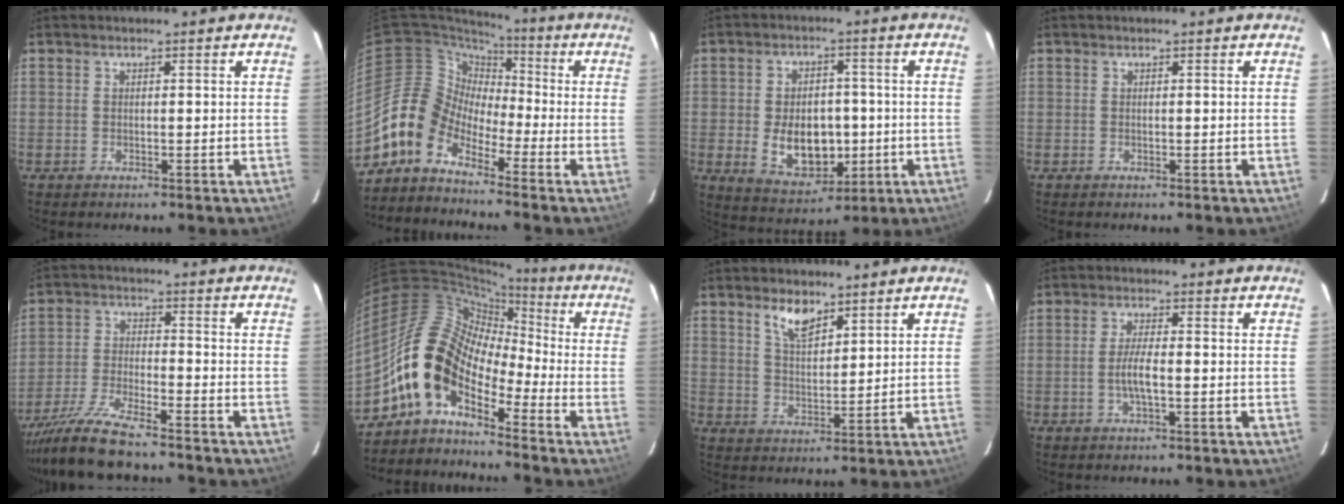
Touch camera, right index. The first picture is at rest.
{"total": 7.9, "force": [-5.5, 5.4, 1.8], "torque": [-0.032, 0.031, -0.130]}
{"total": 11.1, "force": [-1.7, 7.6, 7.9], "torque": [-0.156, -0.004, -0.005]}
{"total": 0.0}
{"total": 10.7, "force": [-9.5, 0.8, 4.9], "torque": [-0.108, -0.015, -0.176]}
{"total": 12.3, "force": [-6.1, 7.0, 8.1], "torque": [-0.139, 0.021, -0.139]}
{"total": 5.8, "force": [4.1, 2.2, 3.4], "torque": [-0.061, 0.001, 0.078]}
{"total": 4.1, "force": [-1.1, 0.8, 3.8], "torque": [-0.075, -0.002, -0.019]}